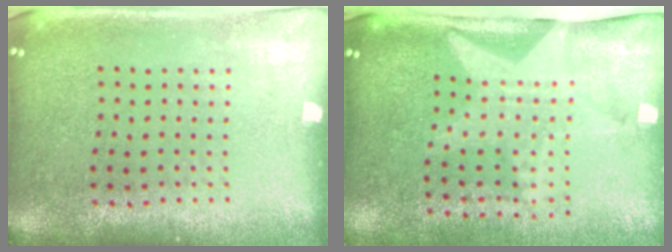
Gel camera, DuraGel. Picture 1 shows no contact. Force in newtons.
{"total": 1.9, "press": 1.6, "slide": 1.0}